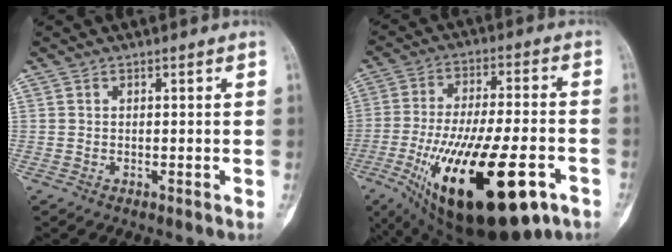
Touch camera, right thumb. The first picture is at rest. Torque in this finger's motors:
{"motor_torque": [2.43, 2.58, 2.50, -0.27, 0.85]}